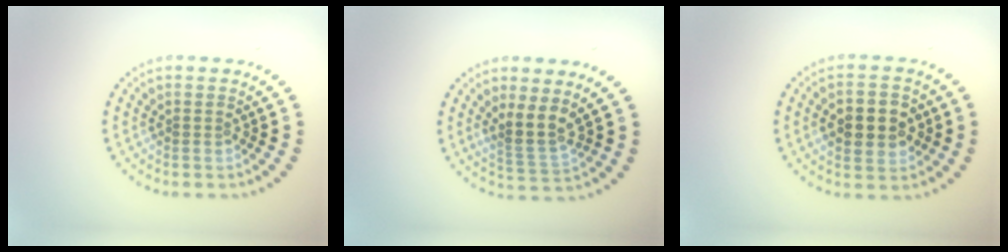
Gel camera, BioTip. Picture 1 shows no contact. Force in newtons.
{"total": 2.9, "press": 2.0, "slide": 2.0}
{"total": 4.6, "press": 4.6, "slide": 0.2}